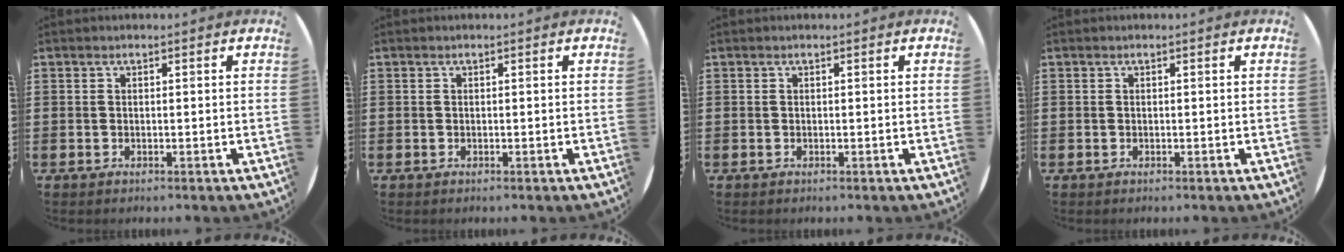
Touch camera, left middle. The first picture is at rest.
{"total": 0.0}
{"total": 0.0}
{"total": 0.0}